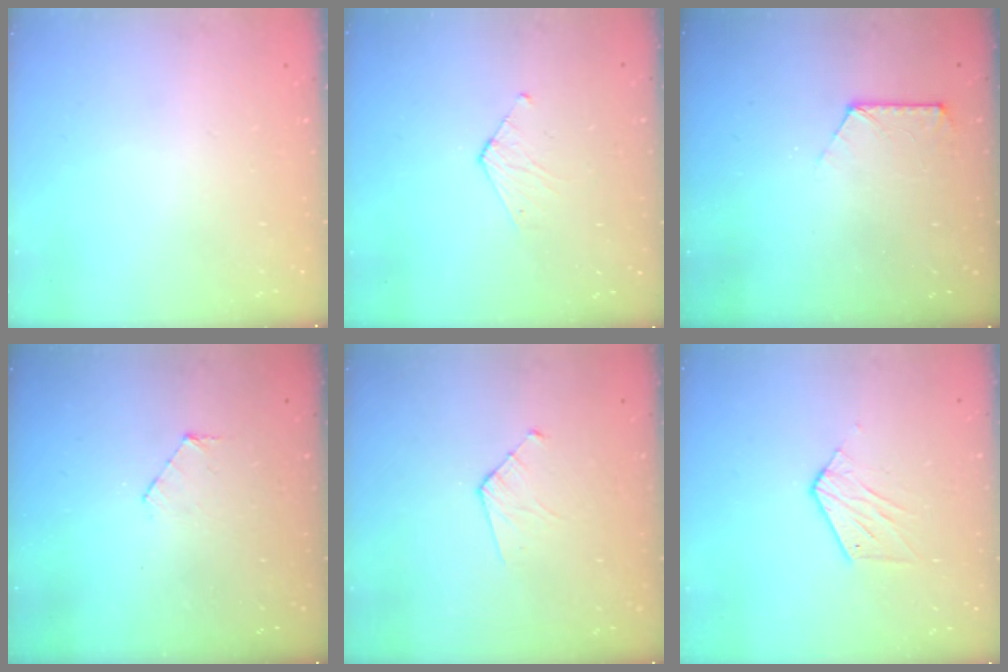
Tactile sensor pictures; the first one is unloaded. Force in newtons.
{"total": 3.1, "press": 3.1, "slide": 0.3}
{"total": 5.7, "press": 5.7, "slide": 0.6}
{"total": 4.8, "press": 4.8, "slide": 0.3}
{"total": 5.5, "press": 5.5, "slide": 0.5}
{"total": 6.4, "press": 6.3, "slide": 0.7}